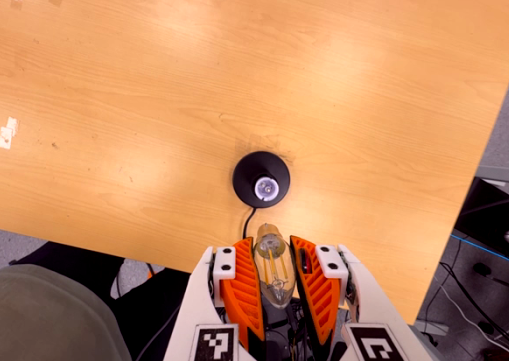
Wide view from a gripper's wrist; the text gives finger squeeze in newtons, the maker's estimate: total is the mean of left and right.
{"total": 20.4, "left": 23.0, "right": 17.8}